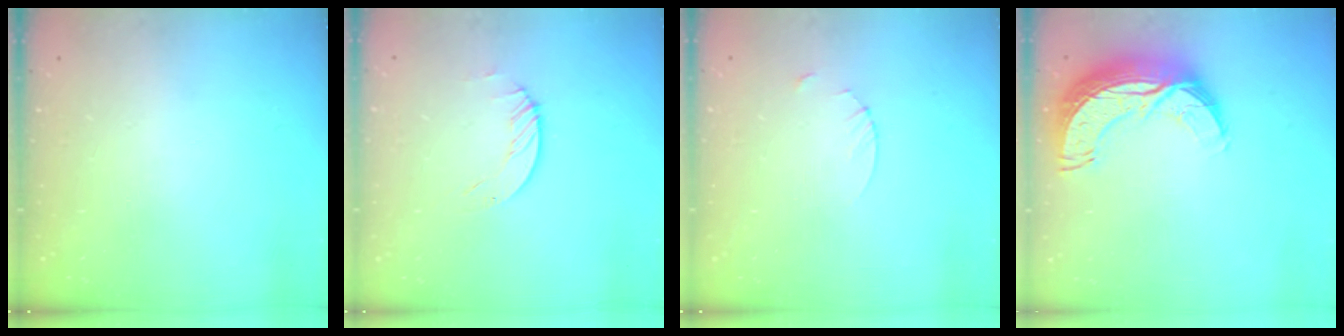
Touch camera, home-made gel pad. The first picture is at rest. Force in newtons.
{"total": 1.2, "press": 1.2, "slide": 0.2}
{"total": 2.7, "press": 2.7, "slide": 0.3}
{"total": 12.4, "press": 12.4, "slide": 0.9}